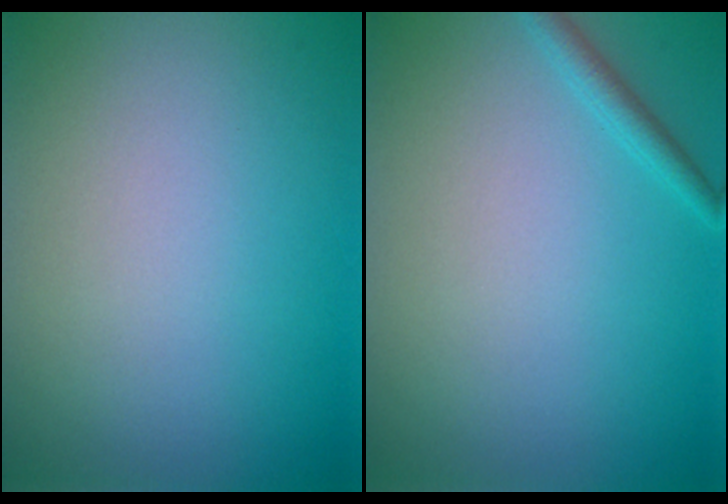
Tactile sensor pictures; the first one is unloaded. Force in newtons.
{"total": 1.4, "press": 1.4, "slide": 0.1}